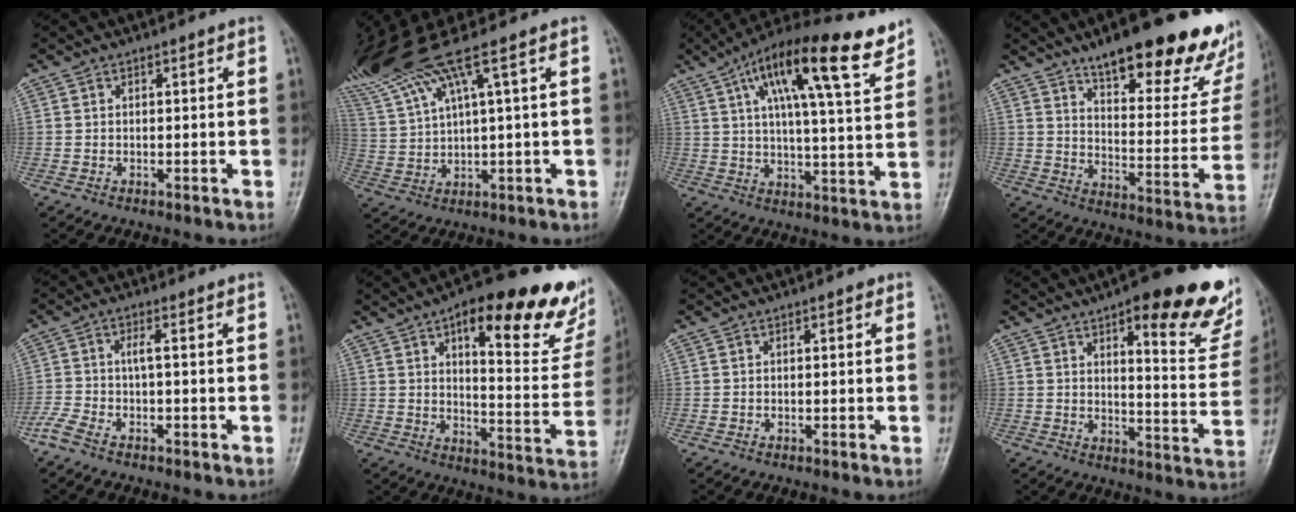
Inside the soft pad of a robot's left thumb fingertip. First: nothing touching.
{"total": 14.6, "force": [9.3, 0.9, 11.2], "torque": [-0.246, -0.004, 0.187]}
{"total": 18.9, "force": [10.6, 4.7, 14.9], "torque": [-0.222, -0.017, 0.168]}
{"total": 27.3, "force": [17.9, 8.6, 18.8], "torque": [-0.215, -0.074, 0.250]}
{"total": 4.5, "force": [-2.2, 0.5, 3.9], "torque": [-0.107, 0.016, -0.041]}
{"total": 25.2, "force": [14.2, 8.4, 19.0], "torque": [-0.206, -0.045, 0.193]}
{"total": 0.0}
{"total": 21.4, "force": [12.4, 6.4, 16.2], "torque": [-0.160, -0.062, 0.159]}